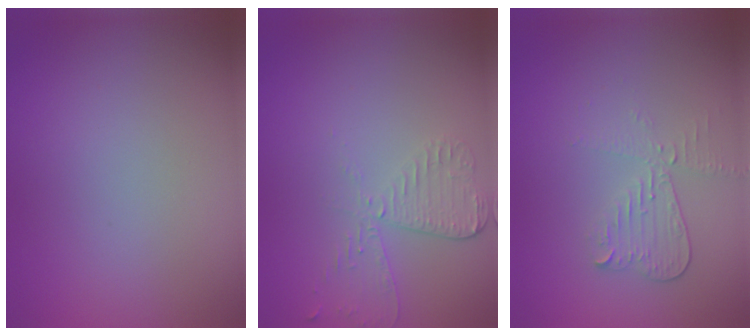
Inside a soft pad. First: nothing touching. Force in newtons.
{"total": 2.6, "press": 2.3, "slide": 1.2}
{"total": 2.3, "press": 2.1, "slide": 0.8}